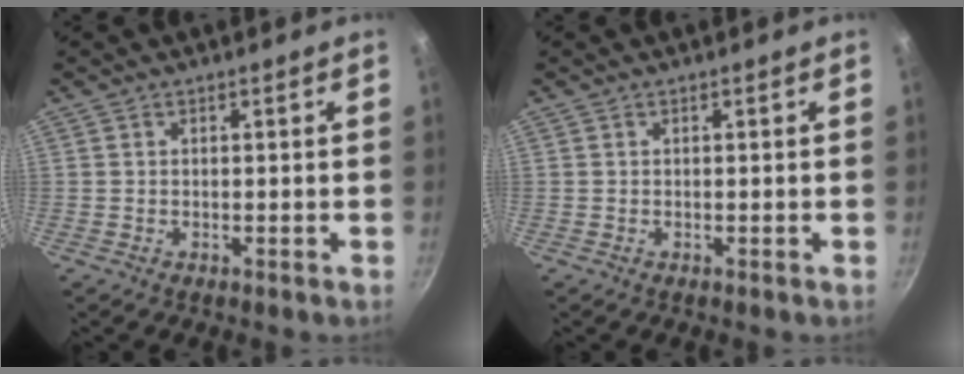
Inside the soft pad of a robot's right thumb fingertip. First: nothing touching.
{"total": 0.0}